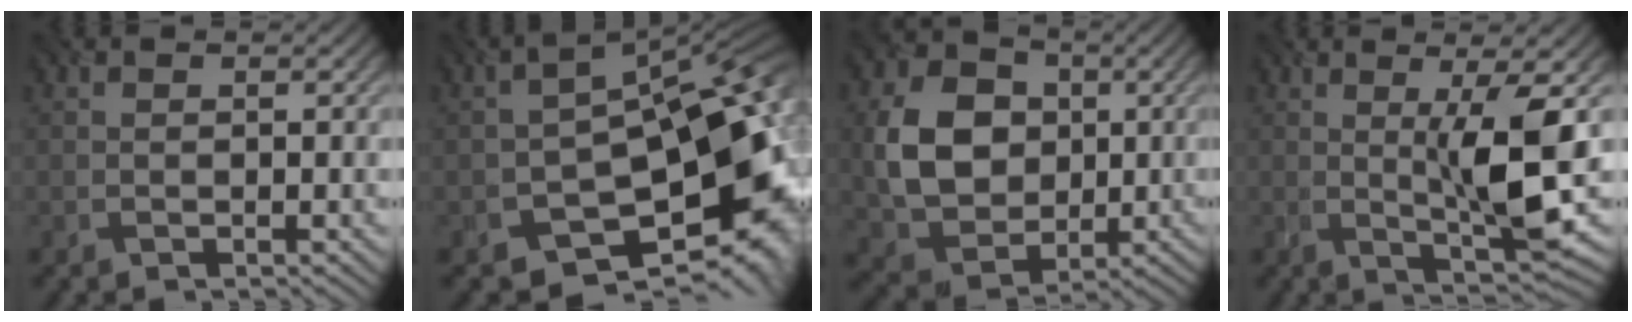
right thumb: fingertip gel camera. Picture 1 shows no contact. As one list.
[{"total": 15.9, "force": [-5.9, 9.4, 11.3], "torque": [-0.147, -0.032, -0.086]}, {"total": 10.6, "force": [0.7, 8.6, 6.2], "torque": [-0.151, -0.002, 0.014]}, {"total": 7.9, "force": [0.6, 0.9, 7.8], "torque": [-0.139, 0.013, 0.015]}]